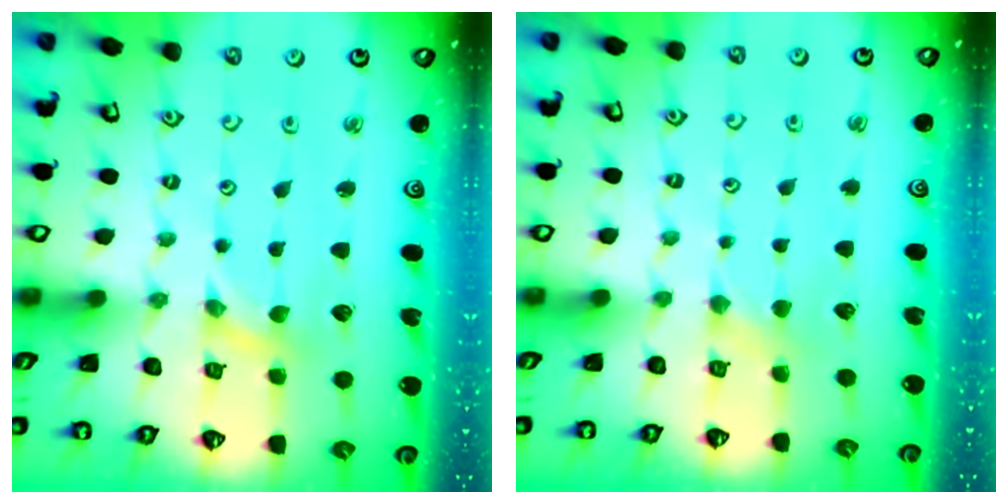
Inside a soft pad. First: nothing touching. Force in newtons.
{"total": 3.0, "press": 3.0, "slide": 0.4}